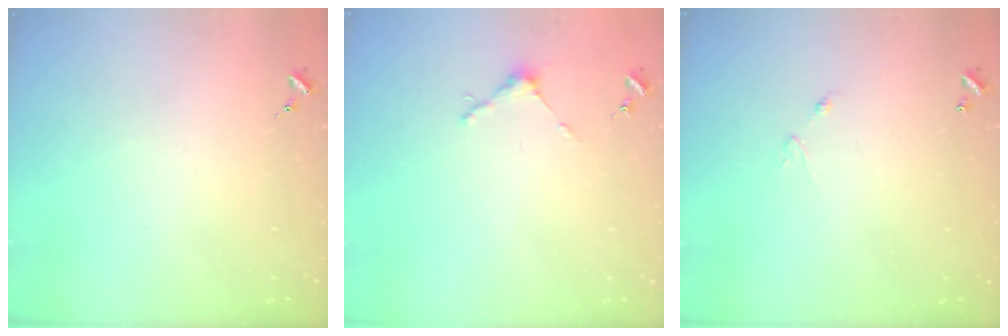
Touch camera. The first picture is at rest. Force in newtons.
{"total": 3.7, "press": 3.7, "slide": 0.3}
{"total": 4.8, "press": 4.8, "slide": 0.3}